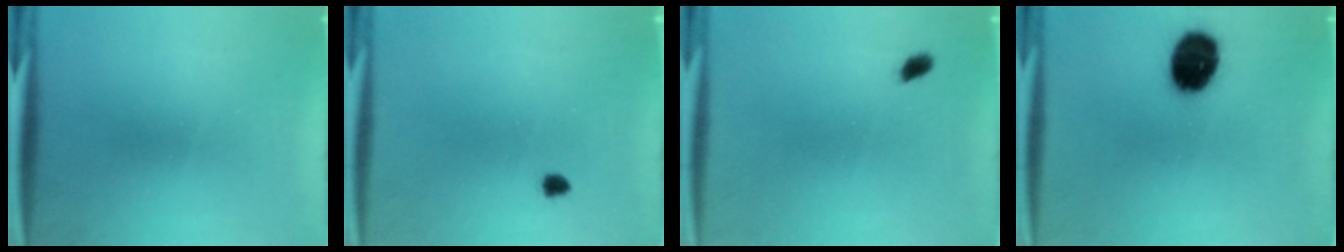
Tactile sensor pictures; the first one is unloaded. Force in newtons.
{"total": 1.1}
{"total": 1.4}
{"total": 13.7}